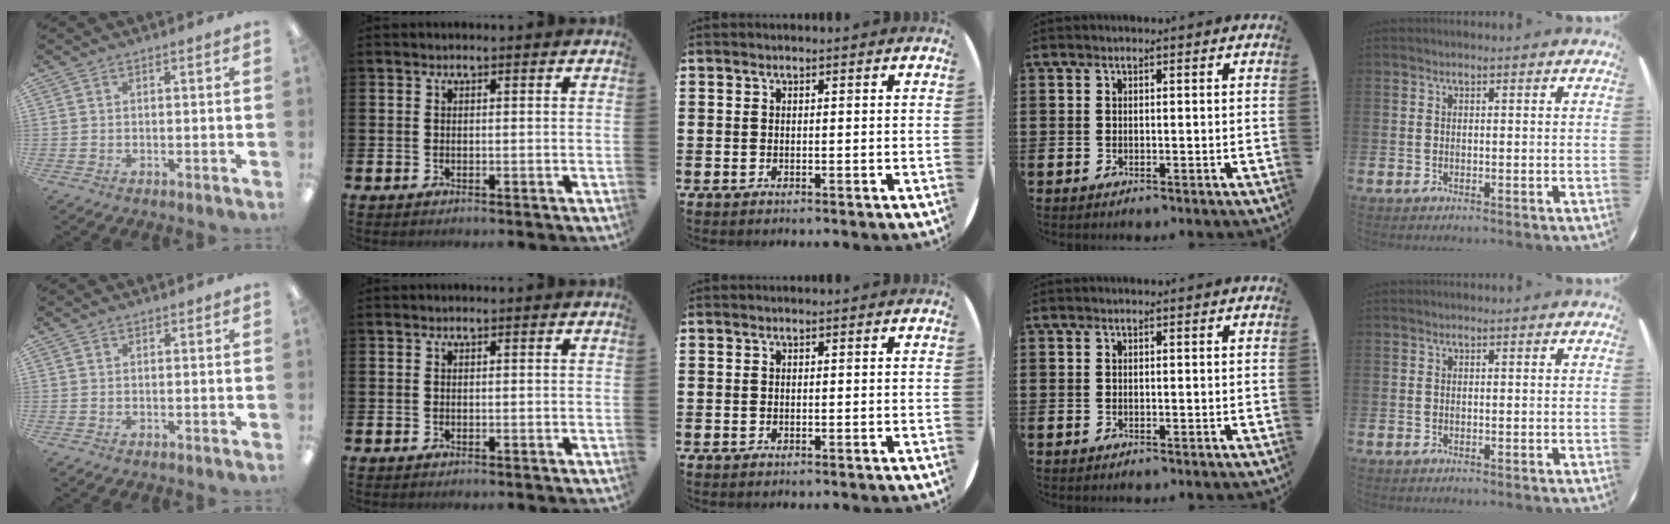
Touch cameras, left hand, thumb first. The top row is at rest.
{}